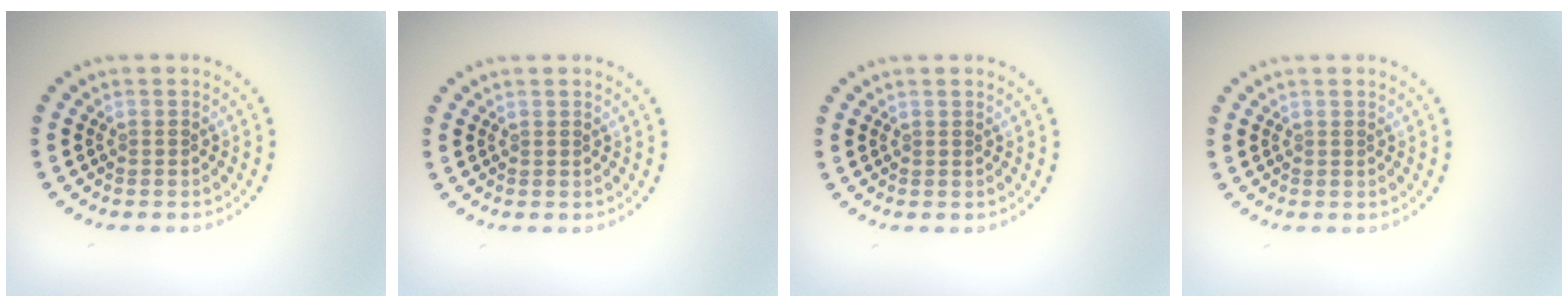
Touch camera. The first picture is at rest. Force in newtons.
{"total": 0.0}
{"total": 0.0}
{"total": 0.0}